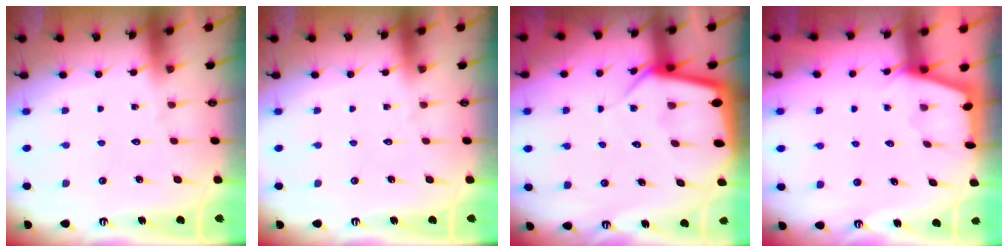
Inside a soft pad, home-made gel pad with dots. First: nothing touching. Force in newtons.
{"total": 0.0}
{"total": 6.6, "press": 6.5, "slide": 0.6}
{"total": 1.8, "press": 1.8, "slide": 0.2}